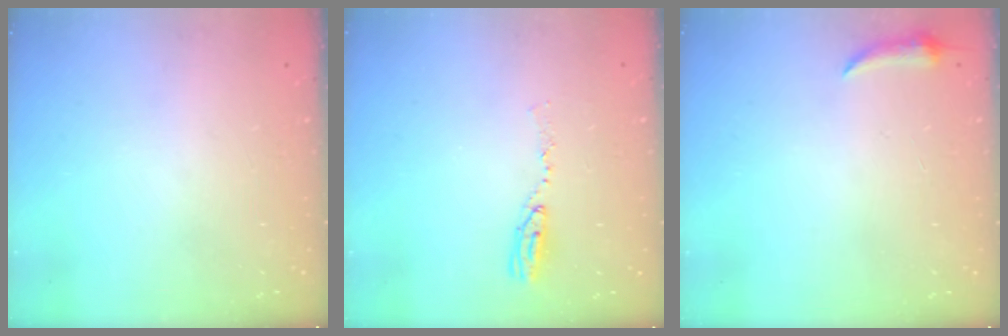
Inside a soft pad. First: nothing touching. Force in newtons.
{"total": 5.6, "press": 5.6, "slide": 0.4}
{"total": 3.8, "press": 3.7, "slide": 0.8}